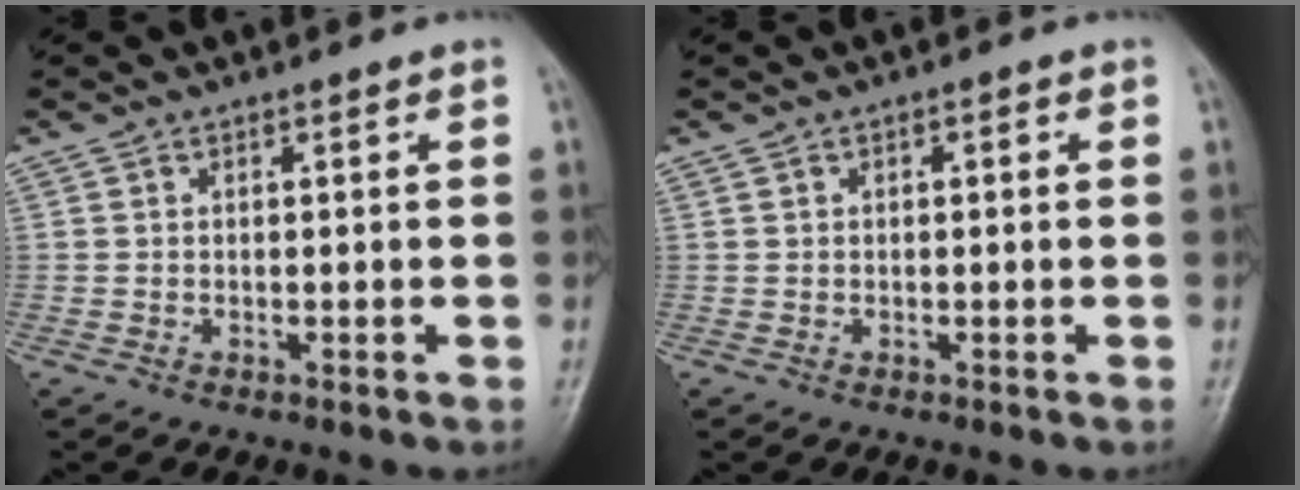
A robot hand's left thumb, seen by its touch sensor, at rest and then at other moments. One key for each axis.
{"total": 0.7, "fx": 0.1, "fy": 0.5, "fz": 0.4, "tx": -0.004, "ty": 0.001, "tz": 0.003}